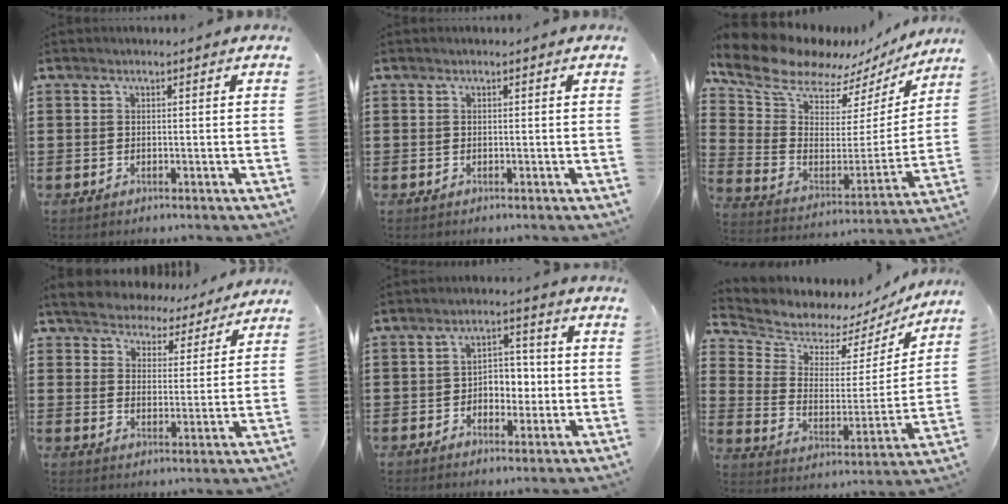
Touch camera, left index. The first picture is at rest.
{"total": 0.0}
{"total": 10.4, "force": [8.8, 4.1, 3.7], "torque": [-0.114, -0.059, 0.155]}
{"total": 5.2, "force": [5.2, 0.8, -0.2], "torque": [-0.028, -0.036, 0.090]}
{"total": 4.3, "force": [-1.1, 3.3, 2.5], "torque": [-0.040, 0.005, -0.031]}
{"total": 5.6, "force": [5.2, 2.2, 0.7], "torque": [-0.053, -0.041, 0.087]}